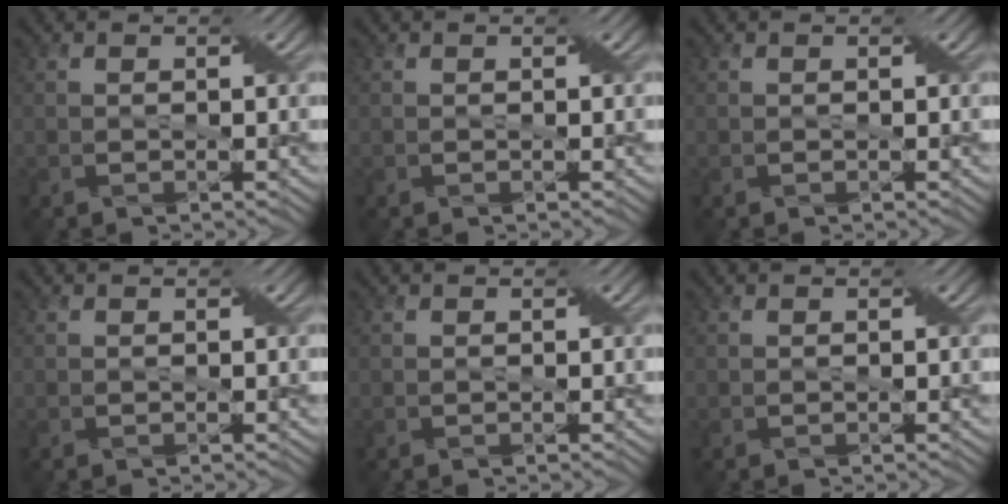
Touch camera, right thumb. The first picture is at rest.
{"total": 0.0}
{"total": 0.0}
{"total": 0.0}
{"total": 0.0}
{"total": 0.0}